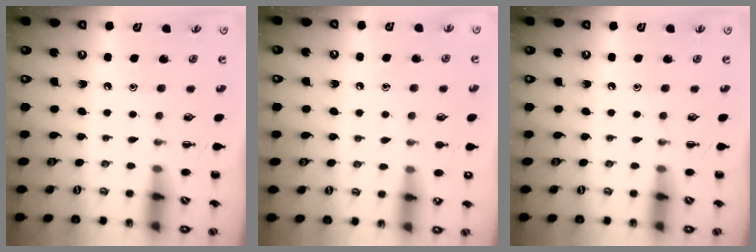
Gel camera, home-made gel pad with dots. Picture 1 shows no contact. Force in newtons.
{"total": 7.5, "press": 7.2, "slide": 2.1}
{"total": 0.0}